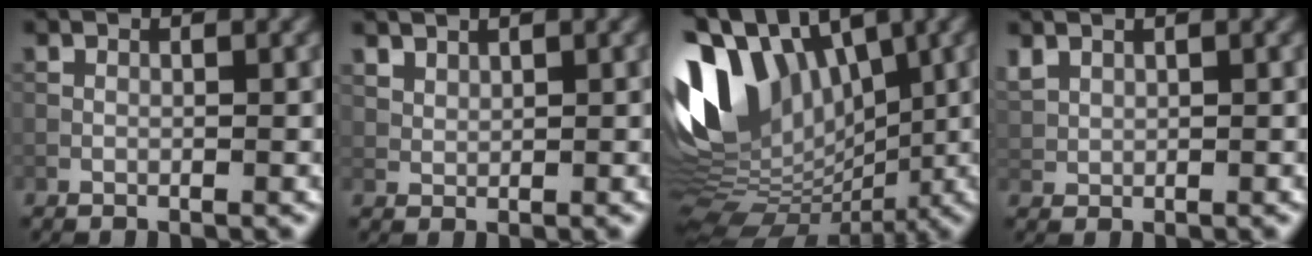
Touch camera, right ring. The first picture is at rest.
{"total": 1.8, "force": [1.6, 0.7, 0.4], "torque": [-0.017, -0.008, 0.047]}
{"total": 14.3, "force": [2.5, 9.4, 10.6], "torque": [-0.223, 0.029, 0.028]}
{"total": 1.5, "force": [1.1, 0.8, 0.6], "torque": [-0.018, 0.003, 0.030]}